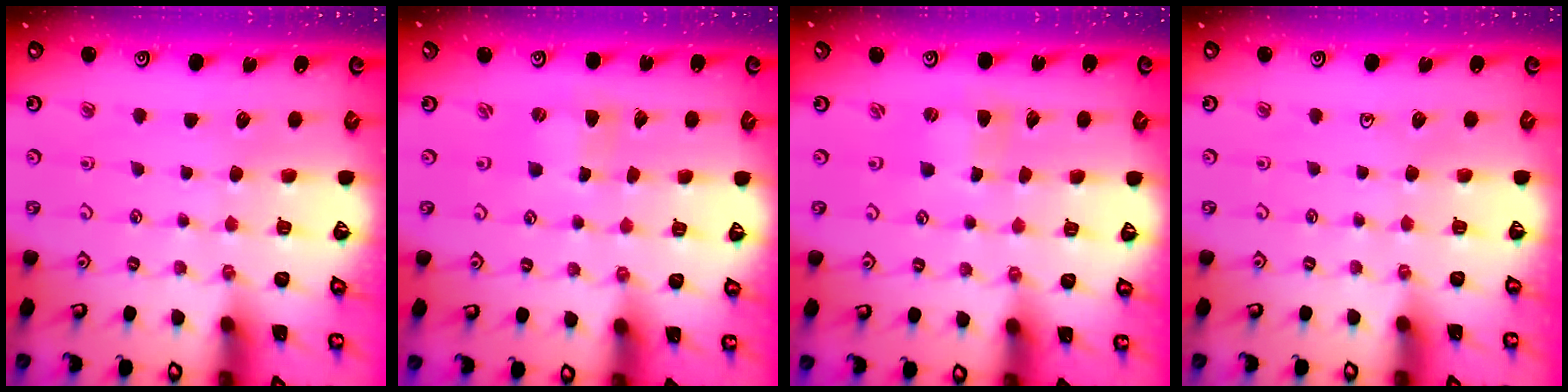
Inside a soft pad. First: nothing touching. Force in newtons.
{"total": 0.7, "press": 0.7, "slide": 0.3}
{"total": 0.7, "press": 0.7, "slide": 0.3}
{"total": 0.0}